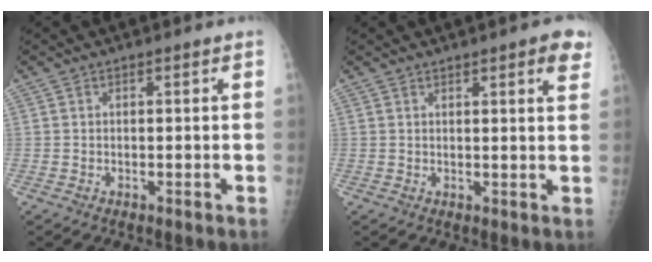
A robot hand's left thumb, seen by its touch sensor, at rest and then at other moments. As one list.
[{"total": 4.8, "force": [2.8, 1.0, 3.8], "torque": [-0.037, -0.010, 0.030]}]